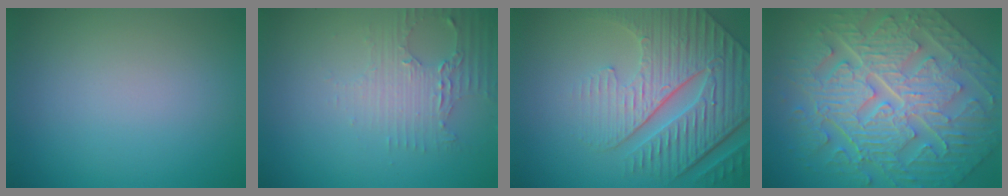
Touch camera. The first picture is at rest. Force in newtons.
{"total": 2.9, "press": 2.5, "slide": 1.5}
{"total": 7.2, "press": 5.8, "slide": 4.3}
{"total": 11.6, "press": 7.8, "slide": 8.6}